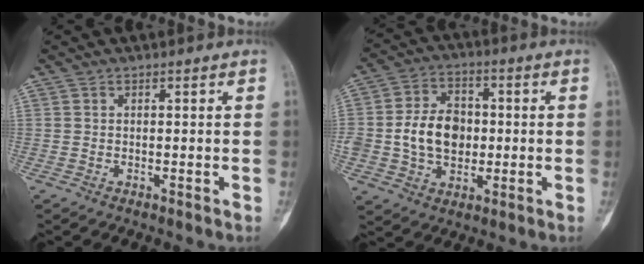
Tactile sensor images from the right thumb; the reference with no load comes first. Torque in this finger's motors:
{"motor_torque": [0.39, 0.72, 0.96, -0.26, 0.15]}